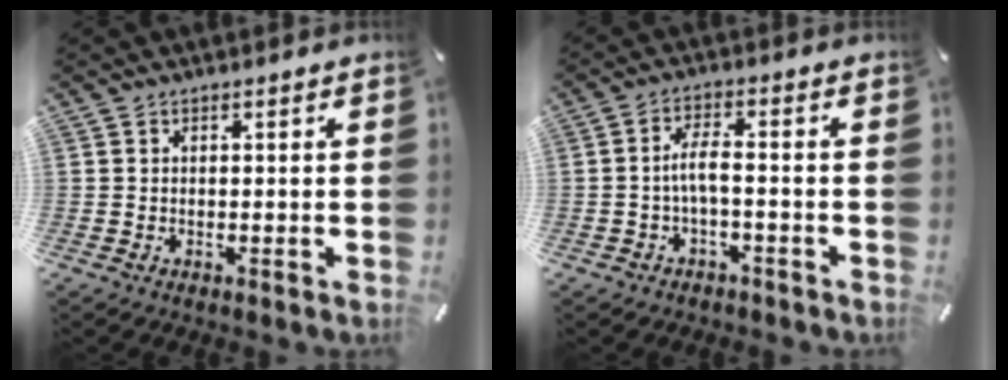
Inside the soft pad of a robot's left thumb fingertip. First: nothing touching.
{"total": 5.0, "force": [-1.3, 2.1, 4.3], "torque": [-0.091, 0.010, -0.030]}